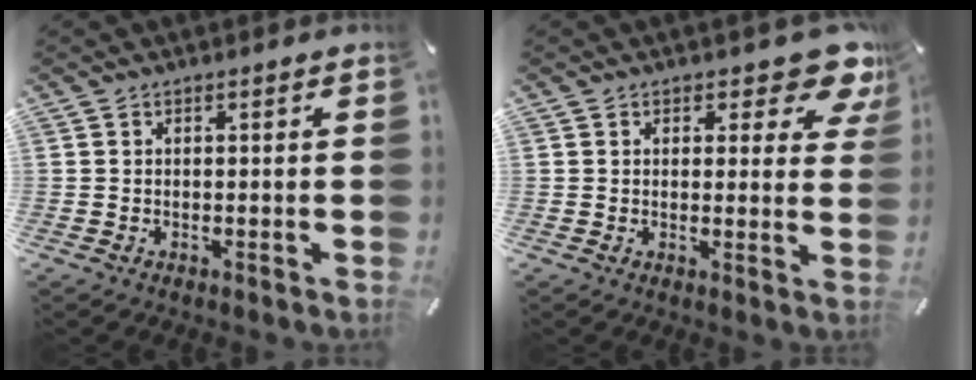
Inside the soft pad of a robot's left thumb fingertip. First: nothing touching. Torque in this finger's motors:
{"motor_torque": [0.36, -0.06, 0.13, 0.19, 0.04]}